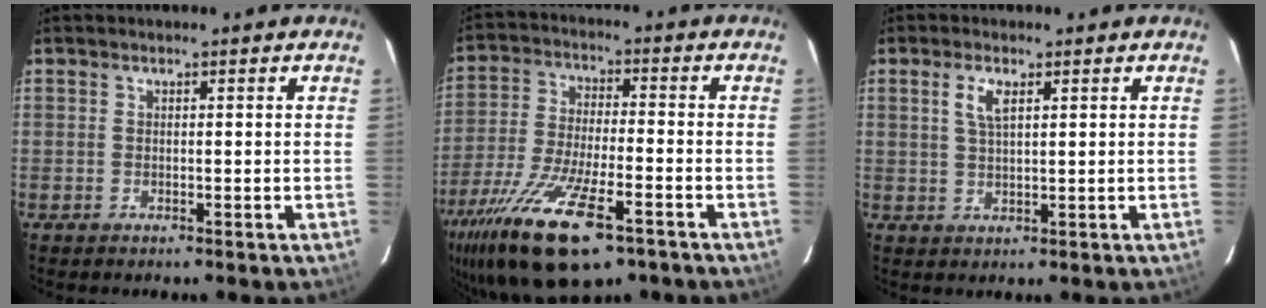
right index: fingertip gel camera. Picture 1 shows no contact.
{"total": 20.1, "force": [-12.3, 6.5, 14.5], "torque": [-0.294, -0.060, -0.218]}
{"total": 3.5, "force": [1.5, 1.2, 2.9], "torque": [-0.058, 0.003, 0.029]}